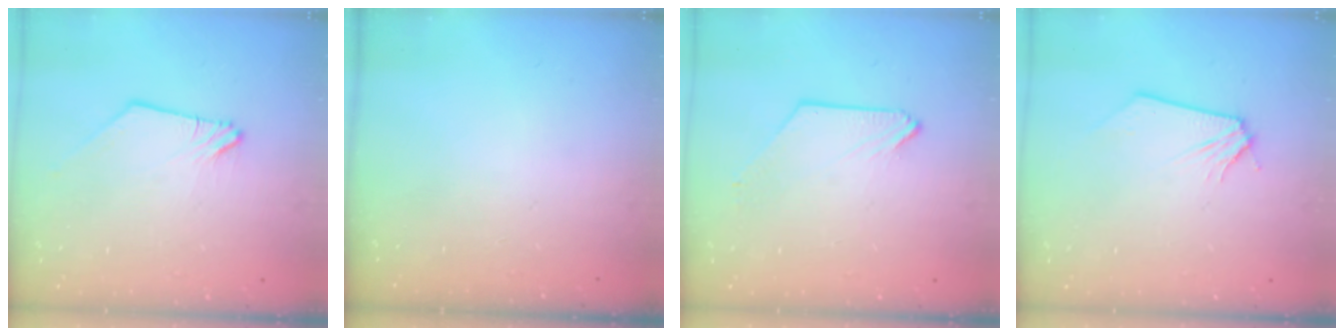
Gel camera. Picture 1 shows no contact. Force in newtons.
{"total": 0.0}
{"total": 0.0}
{"total": 0.0}